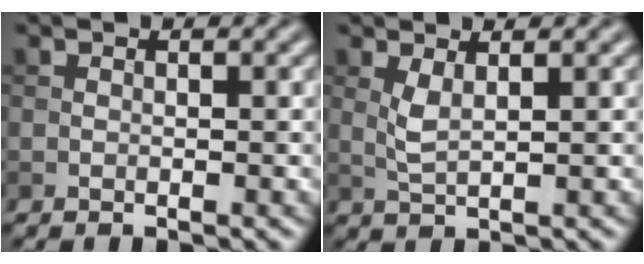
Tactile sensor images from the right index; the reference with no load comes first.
{"total": 1.8, "force": [0.8, 0.5, 1.6], "torque": [-0.040, -0.002, 0.019]}